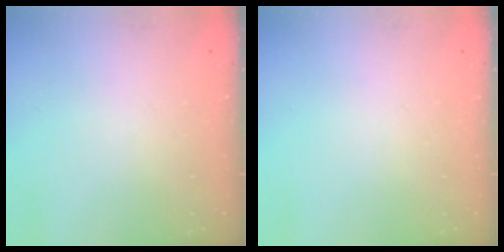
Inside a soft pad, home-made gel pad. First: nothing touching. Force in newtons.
{"total": 0.0}